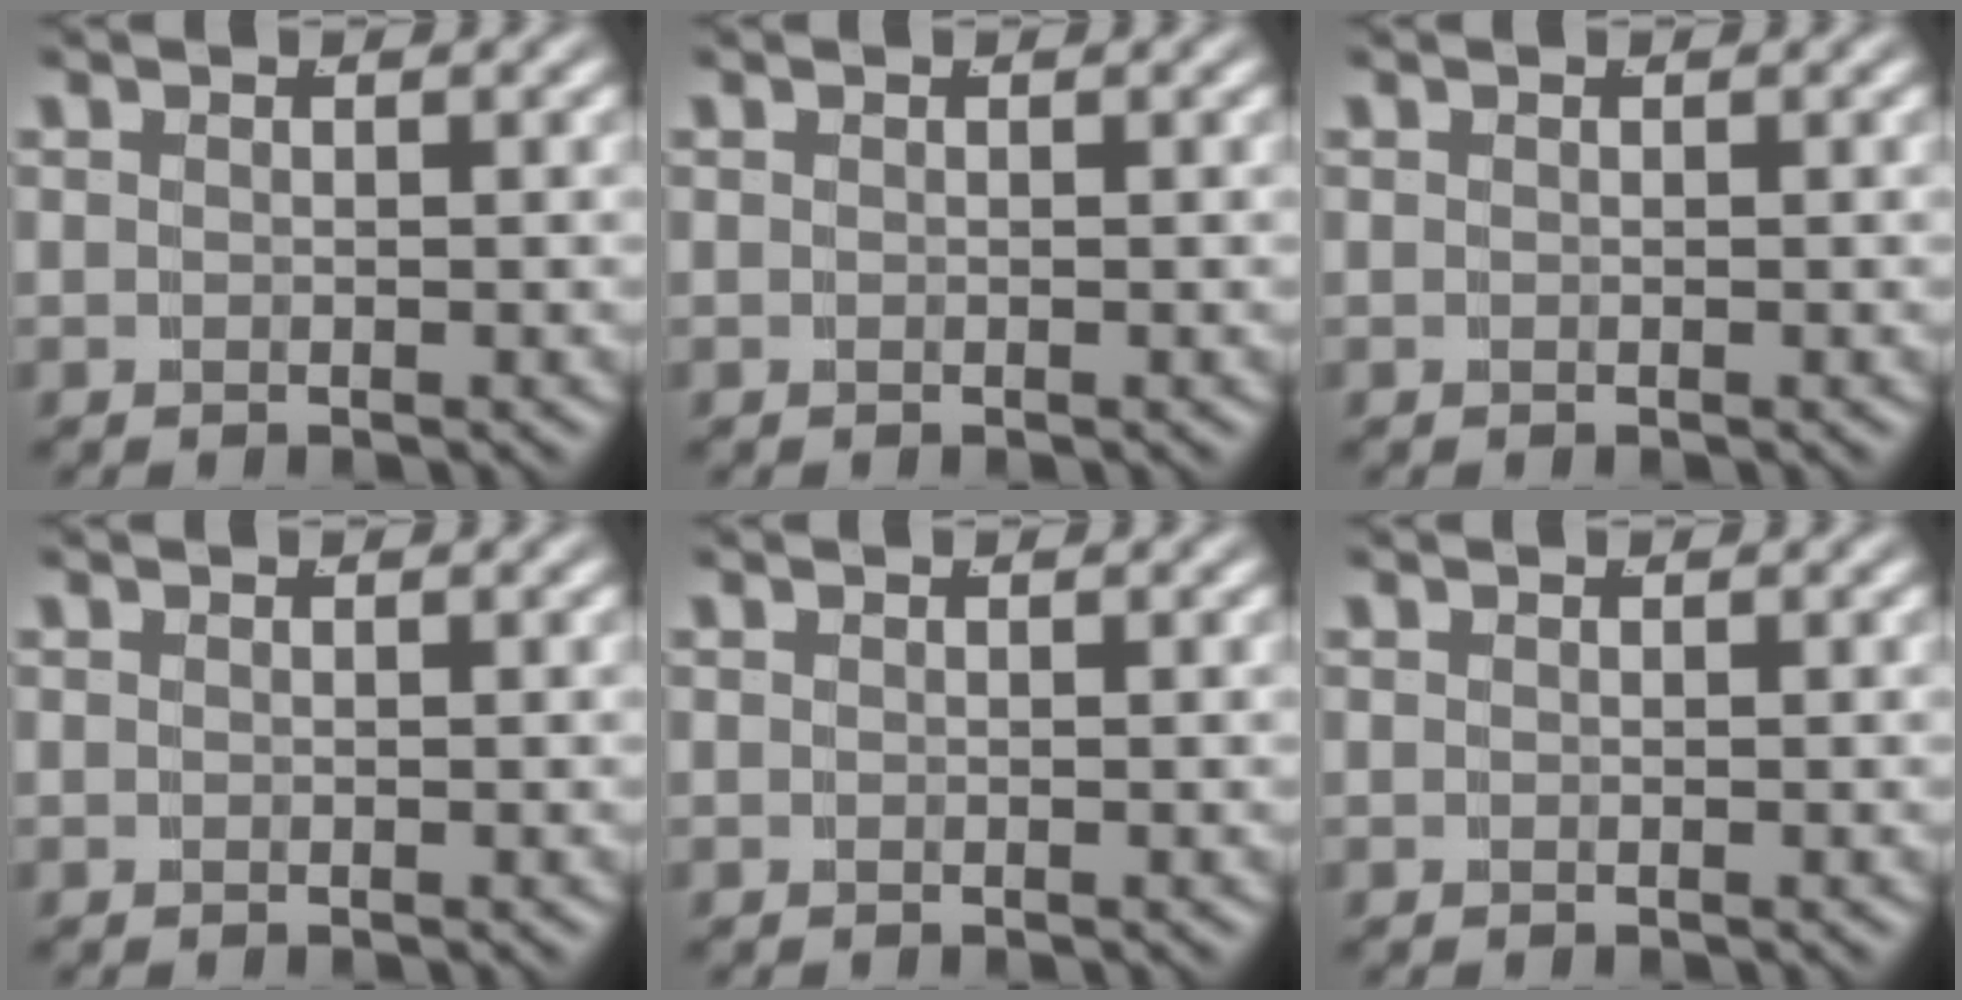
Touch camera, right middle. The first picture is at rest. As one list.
[{"total": 0.0}, {"total": 0.0}, {"total": 0.0}, {"total": 0.0}, {"total": 0.0}]